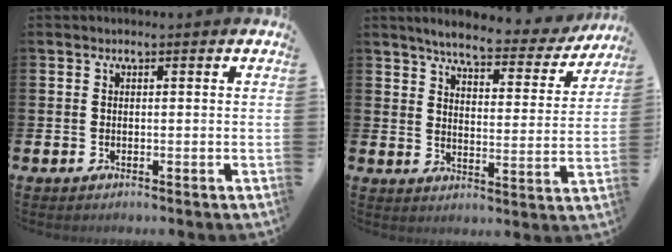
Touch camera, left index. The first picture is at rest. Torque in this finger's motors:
{"motor_torque": [1.11, -1.04, 0.62, 0.12]}